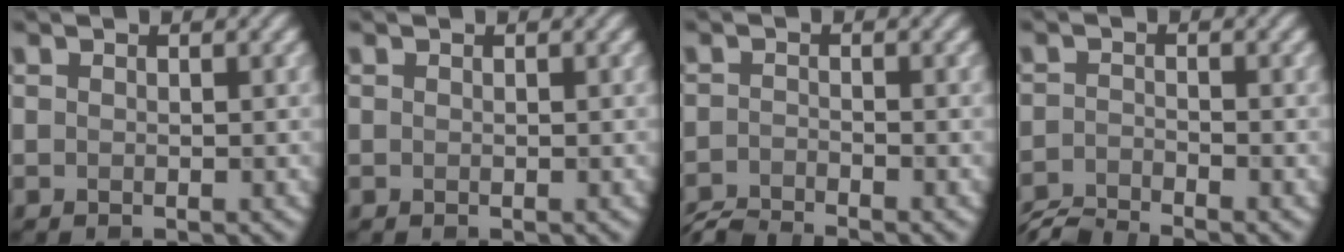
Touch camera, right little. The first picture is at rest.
{"total": 0.0}
{"total": 3.0, "force": [-2.9, 0.3, 0.8], "torque": [-0.015, -0.010, -0.063]}
{"total": 3.8, "force": [-3.5, 0.4, 1.3], "torque": [-0.024, -0.010, -0.076]}